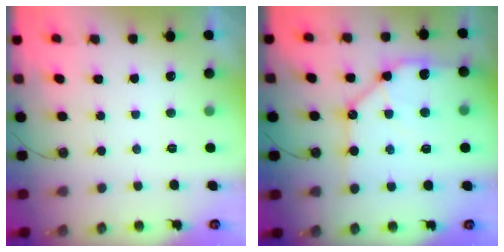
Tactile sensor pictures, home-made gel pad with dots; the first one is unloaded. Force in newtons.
{"total": 12.9, "press": 12.8, "slide": 1.5}